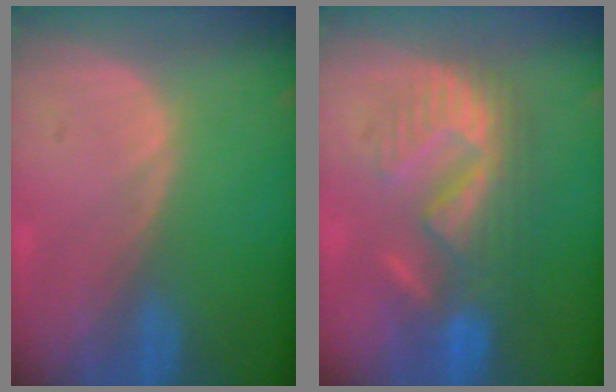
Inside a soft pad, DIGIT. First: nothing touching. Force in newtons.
{"total": 8.7, "press": 8.6, "slide": 1.5}